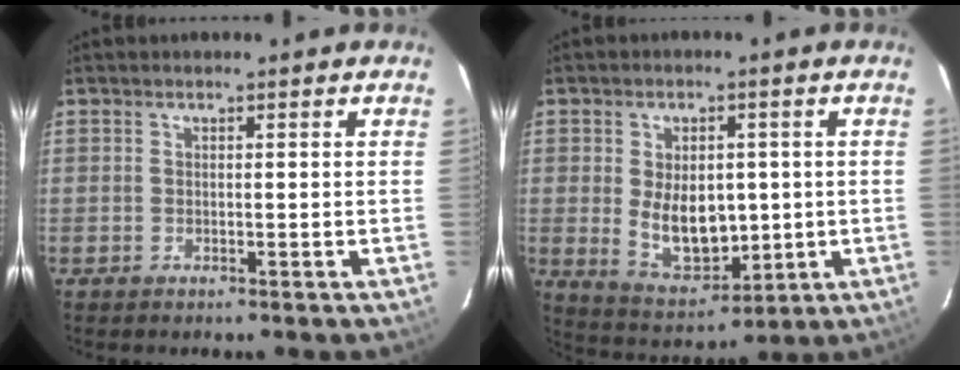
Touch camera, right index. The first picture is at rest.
{"total": 10.8, "force": [-0.1, 6.8, 8.4], "torque": [-0.161, -0.012, 0.022]}